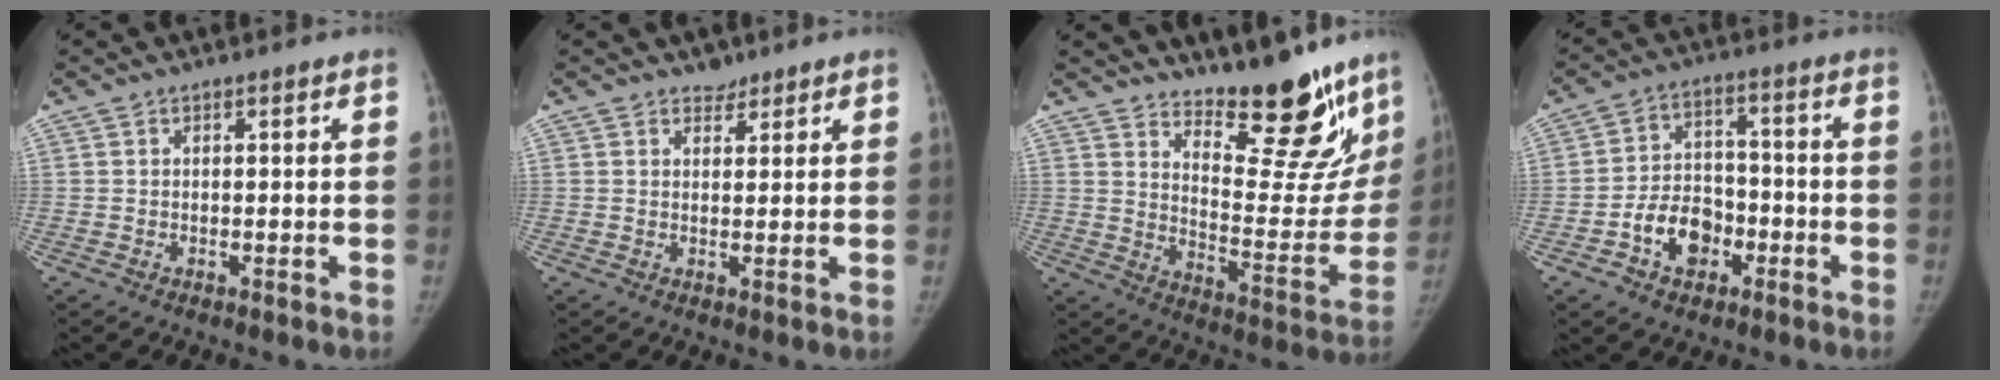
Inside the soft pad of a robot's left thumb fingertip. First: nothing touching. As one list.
[{"total": 2.1, "force": [1.7, 1.3, 0.2], "torque": [0.013, -0.011, 0.022]}, {"total": 19.5, "force": [15.6, 6.3, 9.7], "torque": [-0.085, -0.130, 0.222]}, {"total": 9.9, "force": [-4.1, 7.2, 5.5], "torque": [-0.059, 0.032, -0.070]}]